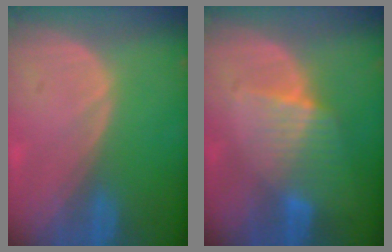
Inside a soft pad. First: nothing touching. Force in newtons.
{"total": 6.5, "press": 5.7, "slide": 3.2}